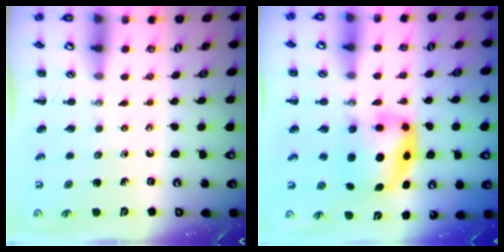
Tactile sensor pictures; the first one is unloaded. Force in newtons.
{"total": 5.7, "press": 5.6, "slide": 1.2}